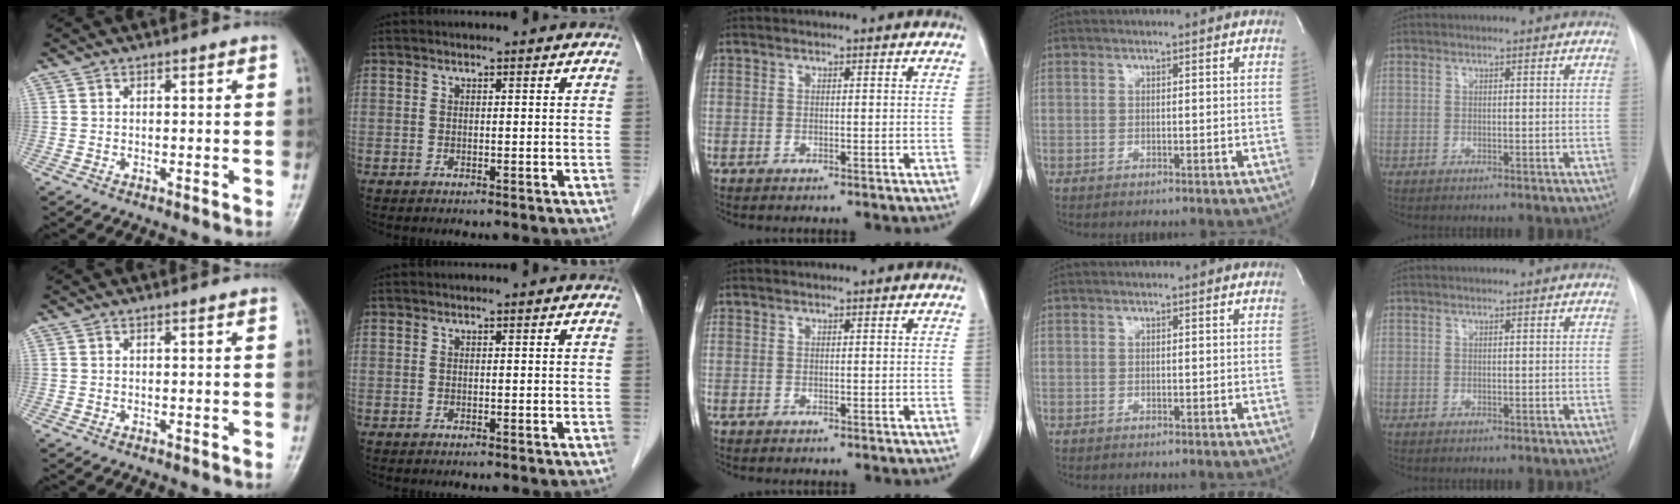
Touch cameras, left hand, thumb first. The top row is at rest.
{}